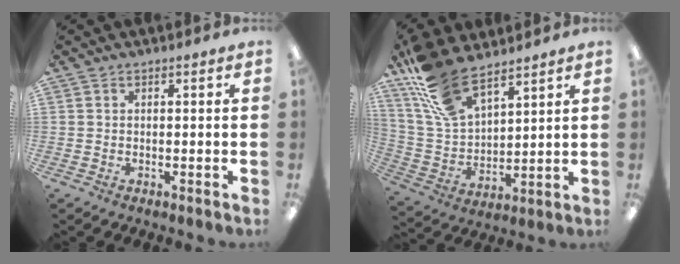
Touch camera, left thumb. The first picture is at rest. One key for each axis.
{"total": 16.1, "fx": 11.9, "fy": 6.8, "fz": 8.5, "tx": -0.197, "ty": -0.051, "tz": 0.222}